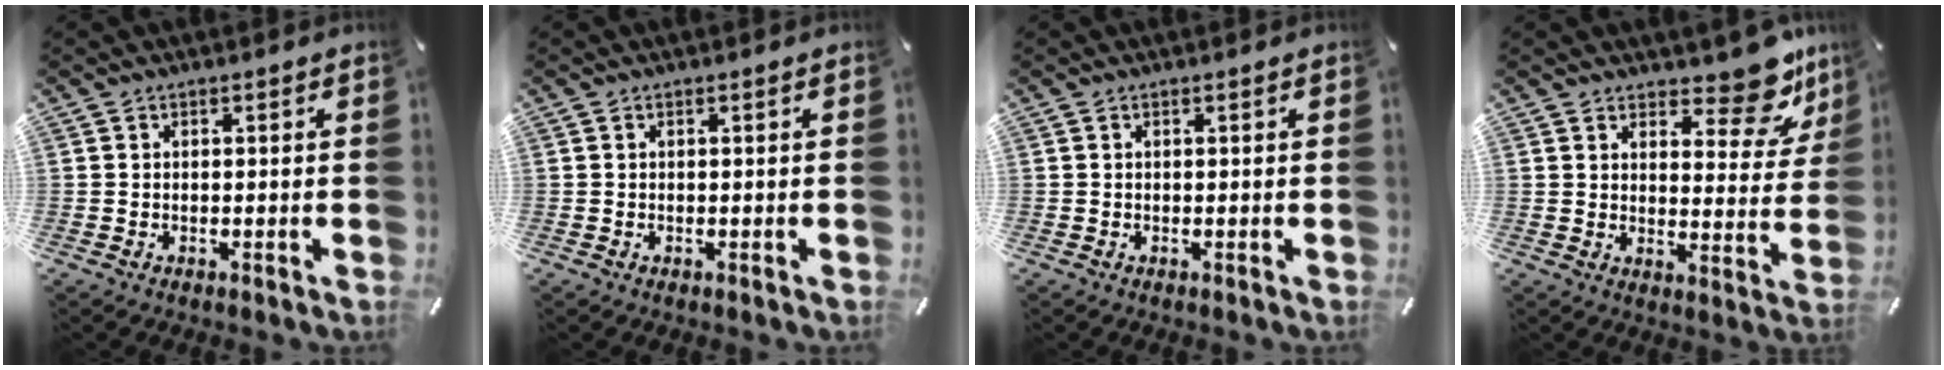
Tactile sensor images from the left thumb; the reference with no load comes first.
{"total": 0.0}
{"total": 0.0}
{"total": 11.8, "force": [9.2, 5.0, 5.6], "torque": [-0.053, -0.078, 0.158]}